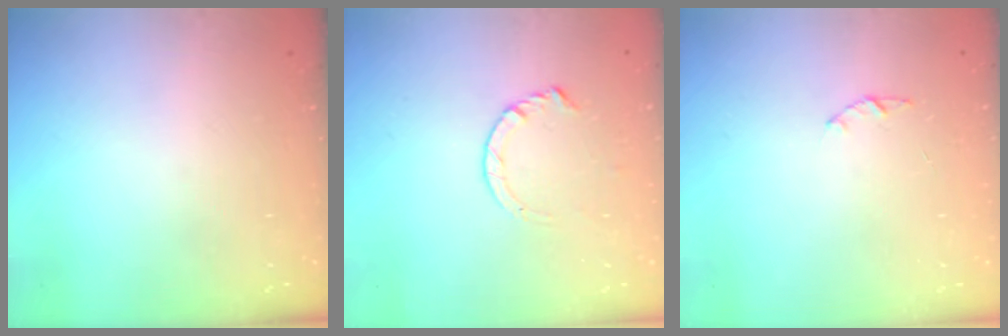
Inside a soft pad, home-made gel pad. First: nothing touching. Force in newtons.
{"total": 4.4, "press": 4.4, "slide": 0.5}
{"total": 1.0, "press": 0.9, "slide": 0.3}